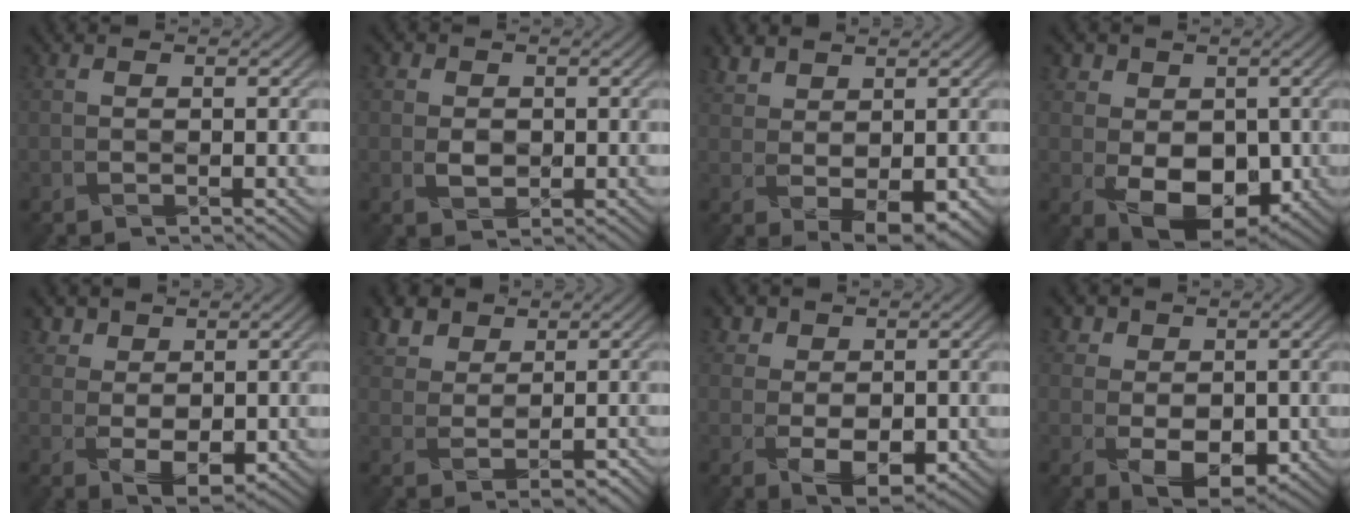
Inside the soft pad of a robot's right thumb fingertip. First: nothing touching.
{"total": 2.4, "force": [0.2, 2.2, 1.0], "torque": [-0.023, 0.001, 0.001]}
{"total": 4.3, "force": [1.6, 2.4, 3.1], "torque": [-0.068, 0.000, 0.039]}
{"total": 8.3, "force": [-0.2, 6.5, 5.1], "torque": [-0.102, -0.015, -0.002]}
{"total": 4.0, "force": [1.6, 2.9, 2.3], "torque": [-0.050, -0.008, 0.036]}
{"total": 4.3, "force": [2.6, 2.9, 1.9], "torque": [-0.045, 0.008, 0.053]}
{"total": 4.4, "force": [0.7, 3.3, 2.9], "torque": [-0.057, -0.007, 0.013]}
{"total": 5.2, "force": [0.9, 4.1, 3.1], "torque": [-0.067, -0.009, 0.019]}